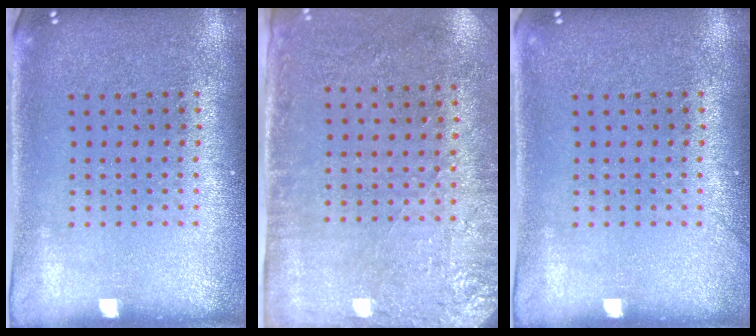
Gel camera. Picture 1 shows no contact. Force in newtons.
{"total": 2.8, "press": 2.3, "slide": 1.6}
{"total": 0.5, "press": 0.5, "slide": 0.1}